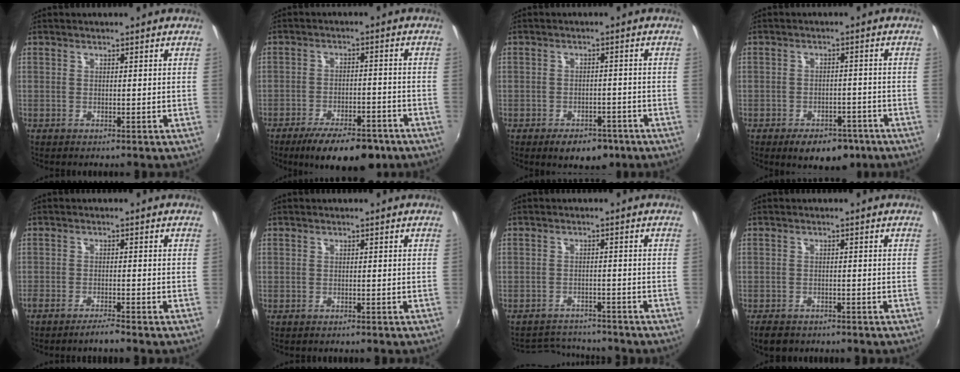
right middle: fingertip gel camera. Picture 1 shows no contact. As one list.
[{"total": 13.3, "force": [-9.7, 4.7, 7.9], "torque": [-0.147, -0.015, -0.141]}, {"total": 6.3, "force": [-4.1, 3.9, 2.7], "torque": [-0.048, 0.012, -0.044]}, {"total": 8.0, "force": [-5.3, 4.8, 3.7], "torque": [-0.066, 0.014, -0.056]}, {"total": 2.5, "force": [-2.2, -0.4, 1.1], "torque": [-0.033, -0.005, -0.045]}, {"total": 0.5, "force": [-0.4, 0.3, -0.1], "torque": [-0.001, 0.000, -0.008]}, {"total": 5.7, "force": [-5.5, 1.5, -0.1], "torque": [-0.014, 0.016, -0.087]}, {"total": 4.0, "force": [-3.2, 2.0, 1.5], "torque": [-0.043, -0.009, -0.052]}]